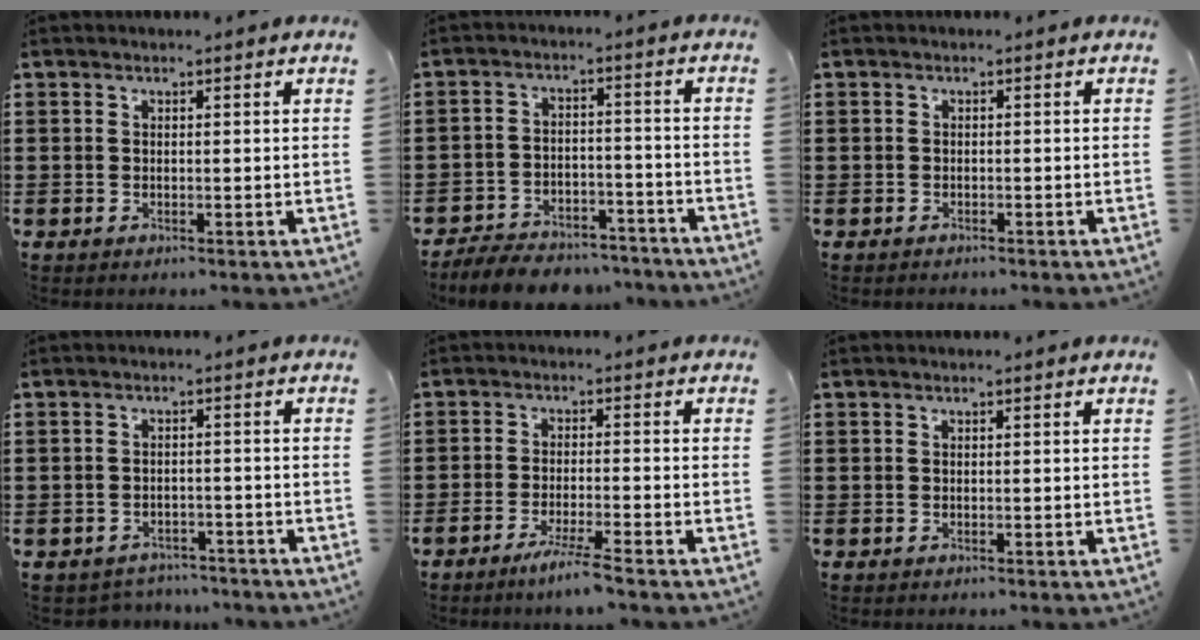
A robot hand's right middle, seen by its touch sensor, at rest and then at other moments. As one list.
[{"total": 6.8, "force": [-6.6, 1.5, 1.0], "torque": [-0.021, 0.015, -0.130]}, {"total": 1.0, "force": [-0.8, 0.5, -0.3], "torque": [0.005, 0.002, -0.017]}, {"total": 2.5, "force": [-2.3, 0.6, -0.5], "torque": [0.000, 0.001, -0.052]}, {"total": 4.1, "force": [-3.1, -0.4, 2.5], "torque": [-0.046, -0.011, -0.056]}, {"total": 0.0}]